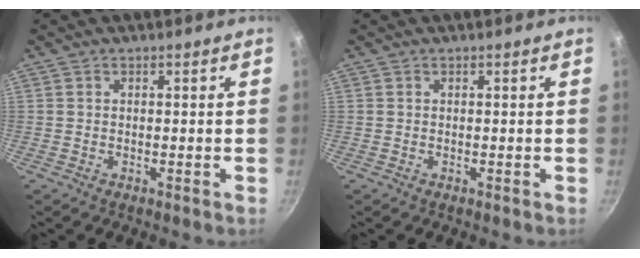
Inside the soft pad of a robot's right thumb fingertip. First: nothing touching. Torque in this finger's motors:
{"motor_torque": [0.04, 0.06, -0.01, 0.00, 0.00]}